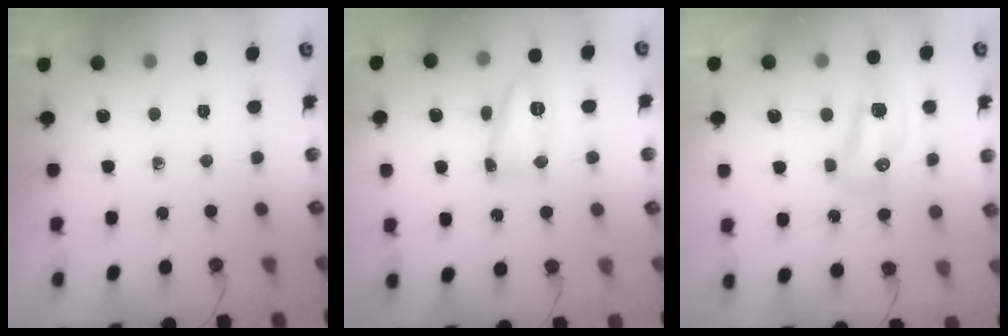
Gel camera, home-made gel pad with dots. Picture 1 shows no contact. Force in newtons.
{"total": 10.6, "press": 10.4, "slide": 2.2}
{"total": 8.6, "press": 8.4, "slide": 1.9}